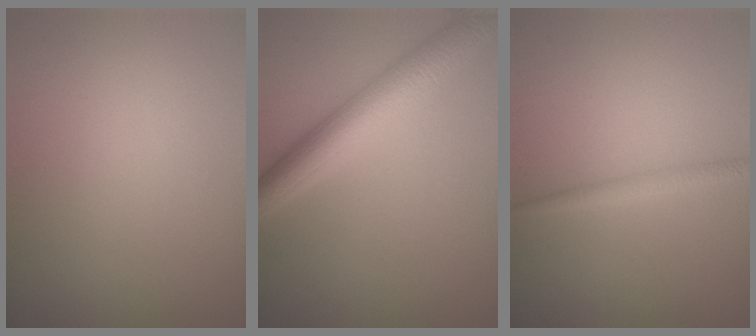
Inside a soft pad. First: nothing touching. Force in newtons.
{"total": 5.5, "press": 5.5, "slide": 0.1}
{"total": 1.3, "press": 1.3, "slide": 0.0}